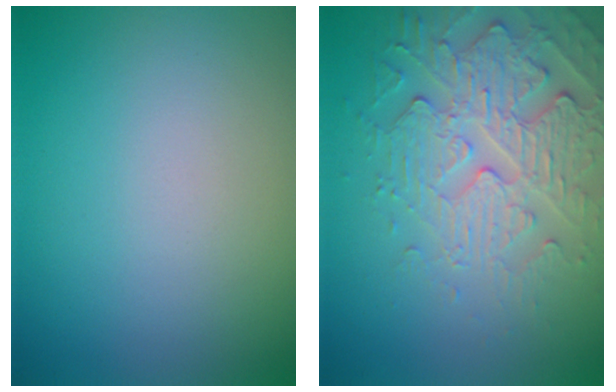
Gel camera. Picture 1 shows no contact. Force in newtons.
{"total": 4.7, "press": 4.1, "slide": 2.3}